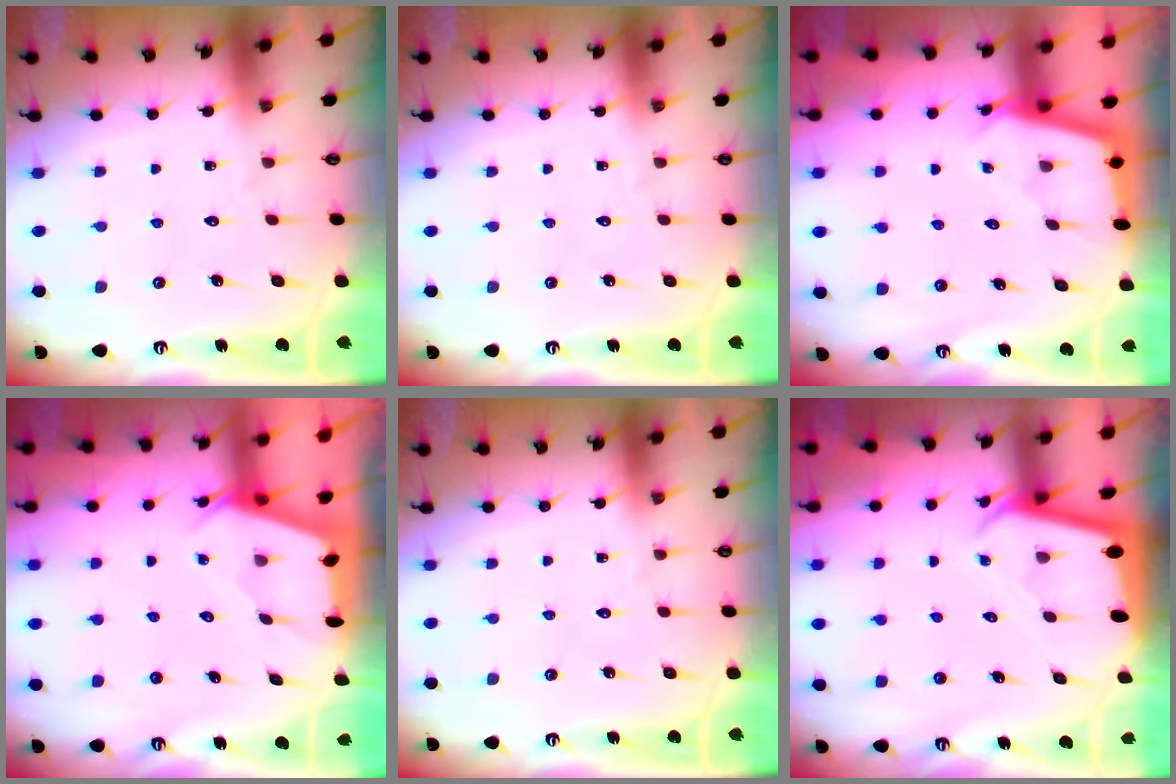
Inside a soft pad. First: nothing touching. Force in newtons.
{"total": 0.0}
{"total": 2.9, "press": 2.9, "slide": 0.3}
{"total": 2.4, "press": 2.4, "slide": 0.3}
{"total": 0.0}
{"total": 2.1, "press": 2.1, "slide": 0.1}